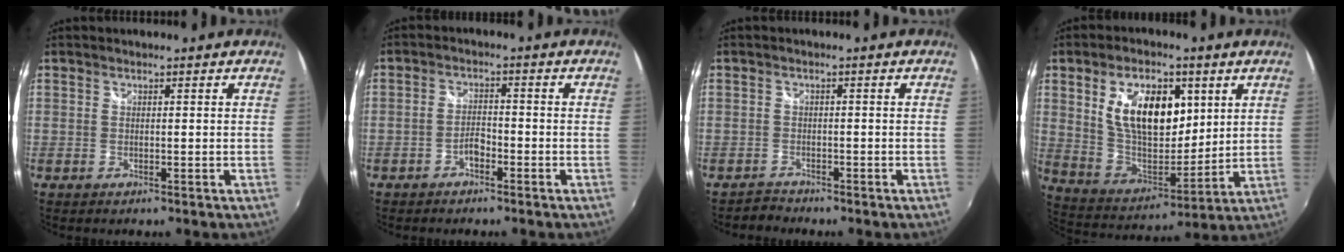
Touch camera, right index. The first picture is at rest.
{"total": 2.7, "force": [-1.9, 1.1, 1.6], "torque": [-0.036, 0.006, -0.035]}
{"total": 2.2, "force": [-1.9, 1.1, -0.4], "torque": [0.001, 0.006, -0.035]}
{"total": 16.4, "force": [5.6, 9.0, 12.5], "torque": [-0.223, 0.004, 0.112]}